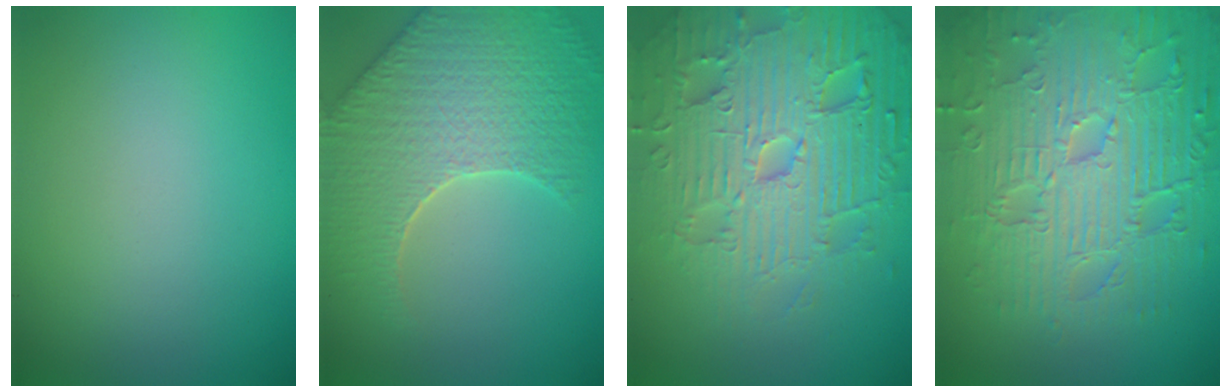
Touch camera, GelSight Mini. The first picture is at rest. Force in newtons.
{"total": 8.0, "press": 5.9, "slide": 5.4}
{"total": 7.8, "press": 7.6, "slide": 1.9}
{"total": 9.8, "press": 6.7, "slide": 7.1}